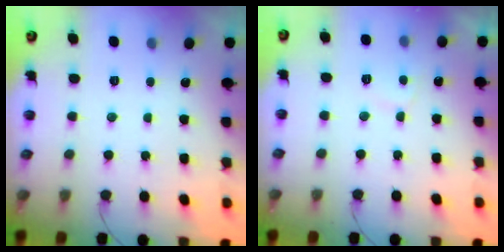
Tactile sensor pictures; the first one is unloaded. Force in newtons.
{"total": 3.0, "press": 2.9, "slide": 0.7}